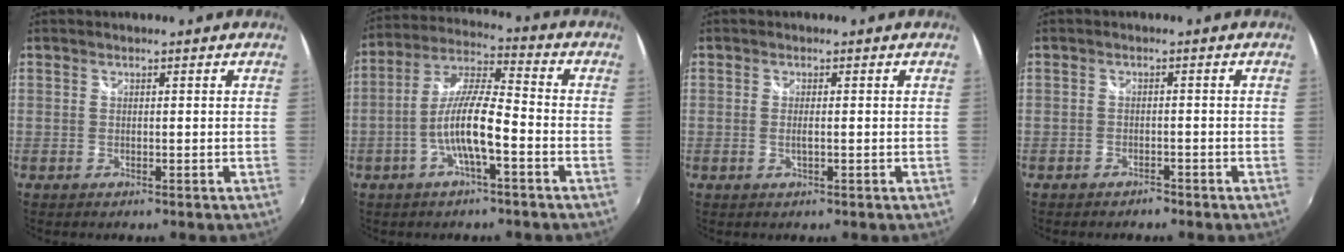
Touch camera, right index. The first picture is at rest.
{"total": 10.3, "force": [-3.8, 1.8, 9.4], "torque": [-0.196, 0.005, -0.071]}
{"total": 1.4, "force": [-0.3, 0.2, 1.3], "torque": [-0.027, -0.002, -0.005]}
{"total": 2.2, "force": [-1.9, 1.0, 0.5], "torque": [-0.014, -0.006, -0.030]}